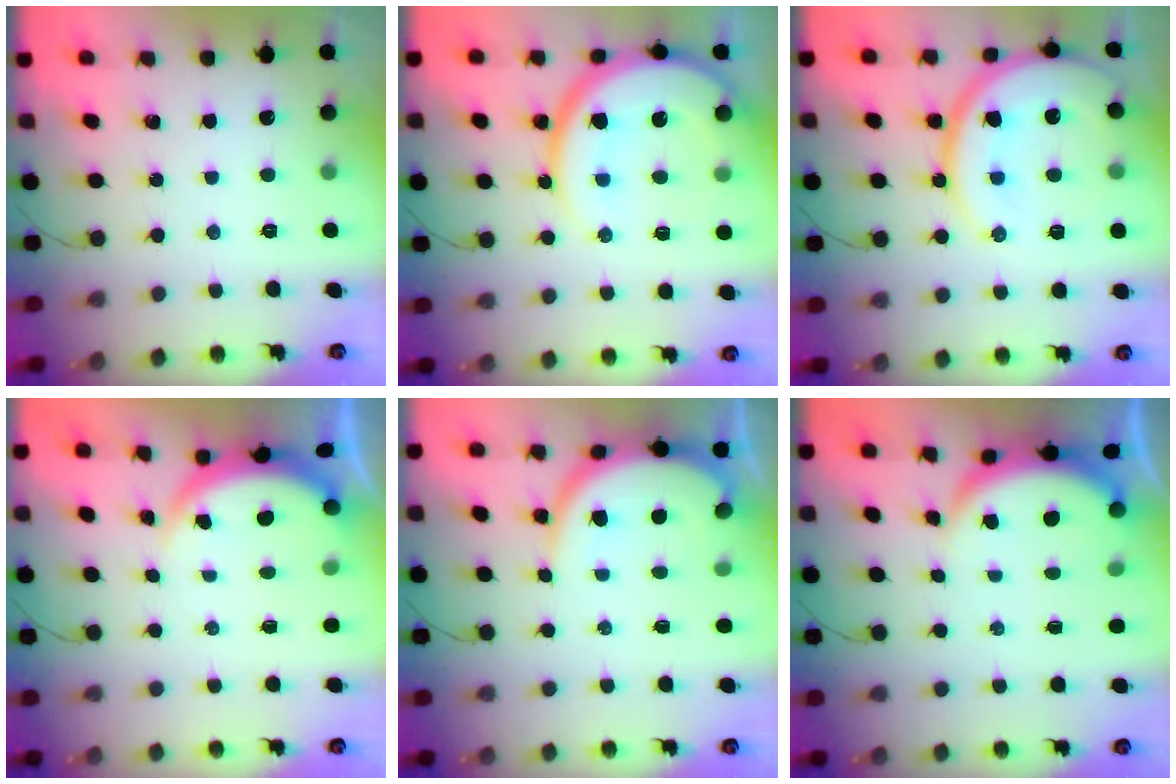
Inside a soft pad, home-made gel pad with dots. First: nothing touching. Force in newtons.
{"total": 17.2, "press": 17.1, "slide": 1.4}
{"total": 18.1, "press": 18.0, "slide": 2.3}
{"total": 3.8, "press": 3.8, "slide": 0.7}
{"total": 9.0, "press": 9.0, "slide": 1.0}
{"total": 5.7, "press": 5.7, "slide": 0.3}